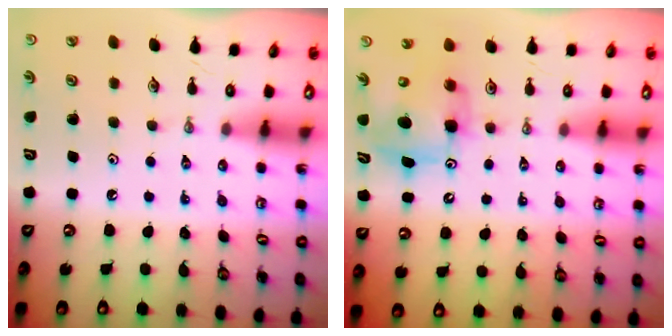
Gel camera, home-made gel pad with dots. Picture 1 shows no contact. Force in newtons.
{"total": 7.1, "press": 6.8, "slide": 1.9}